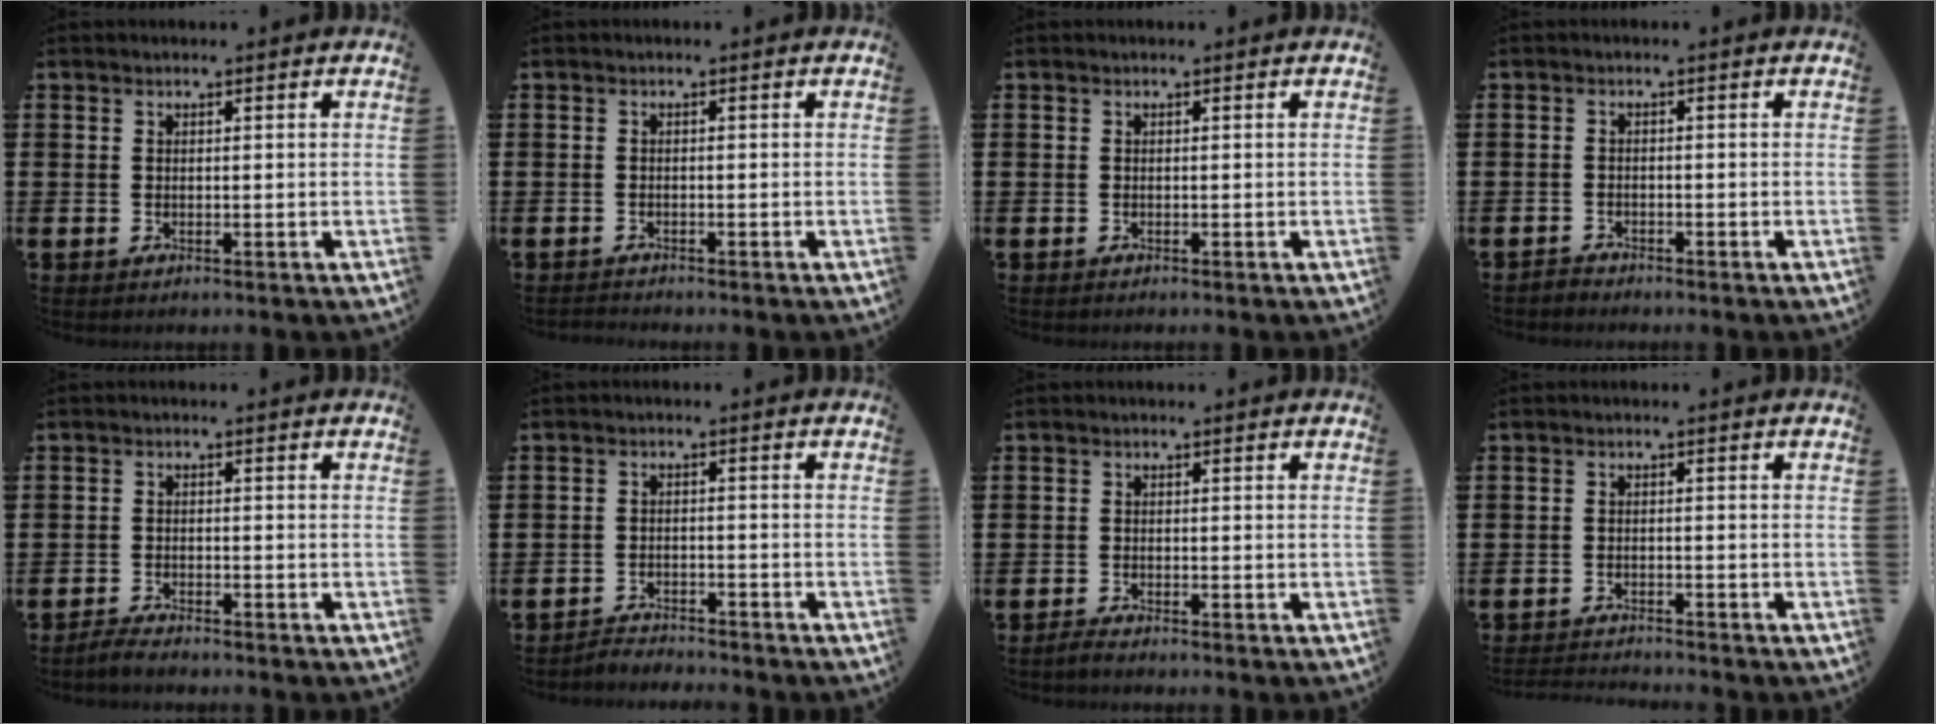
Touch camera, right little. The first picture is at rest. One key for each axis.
{"total": 0.6, "fx": -0.6, "fy": 0.0, "fz": 0.0, "tx": -0.002, "ty": -0.003, "tz": -0.013}
{"total": 0.0}
{"total": 1.1, "fx": -1.1, "fy": 0.2, "fz": -0.1, "tx": 0.000, "ty": 0.003, "tz": -0.023}
{"total": 1.6, "fx": -1.6, "fy": 0.1, "fz": 0.4, "tx": -0.009, "ty": 0.004, "tz": -0.032}
{"total": 2.4, "fx": -2.4, "fy": 0.0, "fz": -0.3, "tx": -0.001, "ty": 0.003, "tz": -0.053}
{"total": 1.0, "fx": -0.9, "fy": 0.1, "fz": 0.4, "tx": -0.009, "ty": -0.001, "tz": -0.019}
{"total": 1.7, "fx": -1.6, "fy": -0.2, "fz": 0.0, "tx": -0.002, "ty": 0.002, "tz": -0.034}